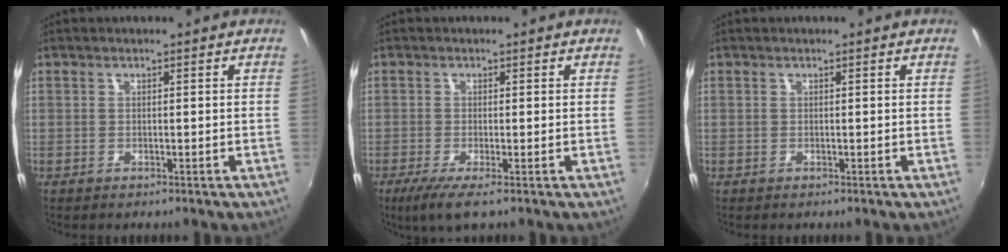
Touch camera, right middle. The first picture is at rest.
{"total": 4.2, "force": [-2.2, 0.2, 3.6], "torque": [-0.083, -0.018, -0.043]}
{"total": 0.0}